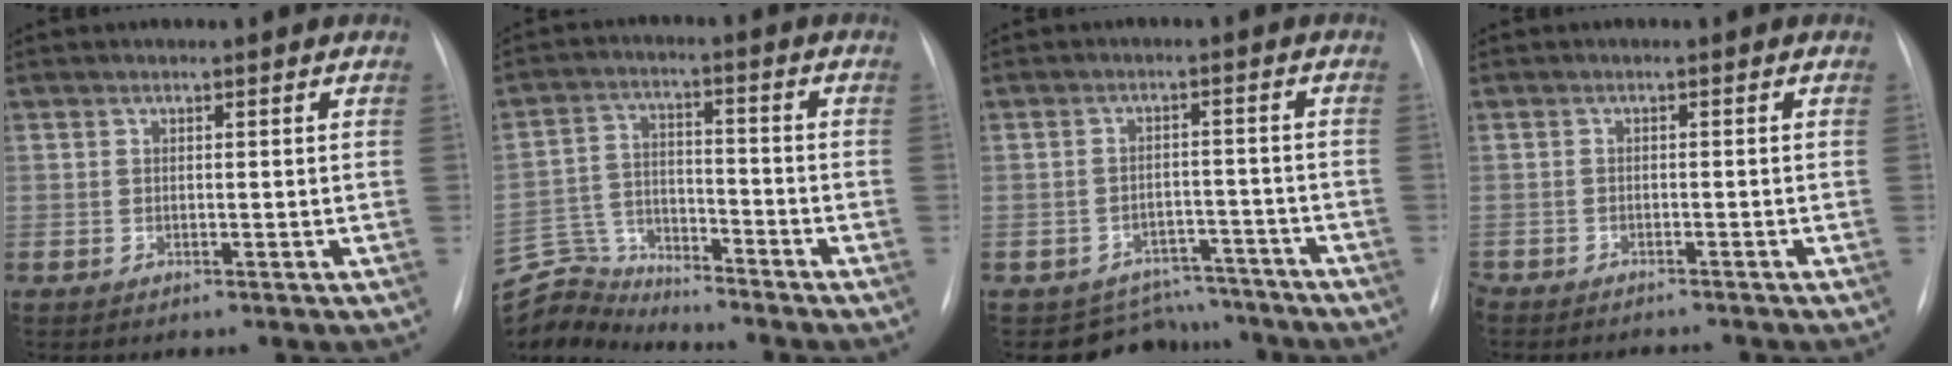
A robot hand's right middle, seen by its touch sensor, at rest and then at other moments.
{"total": 8.6, "force": [-8.5, 0.4, -1.1], "torque": [0.015, 0.018, -0.162]}
{"total": 7.8, "force": [-6.9, 3.5, -1.1], "torque": [0.031, 0.036, -0.089]}
{"total": 5.2, "force": [-5.0, 0.8, 1.1], "torque": [-0.009, -0.008, -0.073]}